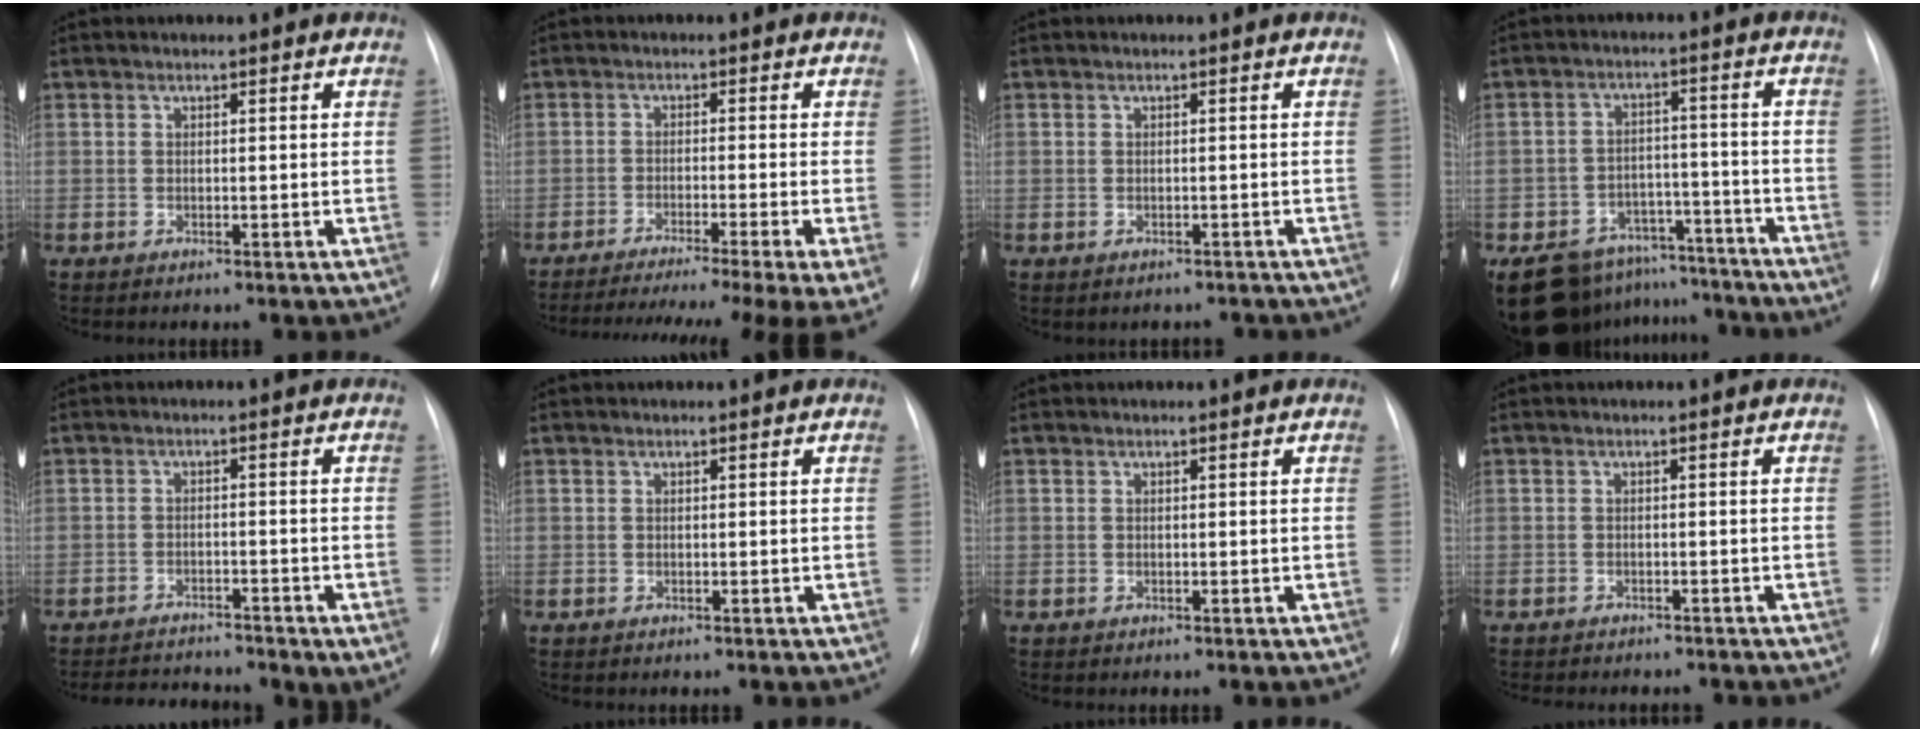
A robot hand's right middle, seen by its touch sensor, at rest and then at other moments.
{"total": 16.7, "force": [-13.3, -0.6, 10.0], "torque": [-0.116, -0.040, -0.187]}
{"total": 1.9, "force": [-1.5, 1.0, 0.4], "torque": [-0.010, 0.002, -0.015]}
{"total": 14.9, "force": [-12.5, 7.4, 3.3], "torque": [-0.055, 0.030, -0.174]}
{"total": 7.2, "force": [-6.2, 2.0, 3.1], "torque": [-0.054, 0.000, -0.090]}
{"total": 0.0}
{"total": 0.0}
{"total": 7.2, "force": [-6.4, 2.1, 2.5], "torque": [-0.031, 0.000, -0.074]}